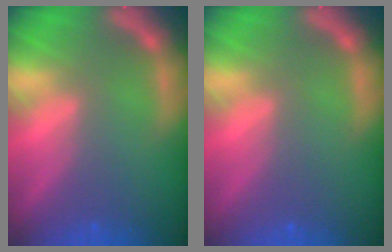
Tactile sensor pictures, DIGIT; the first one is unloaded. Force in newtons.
{"total": 0.0}